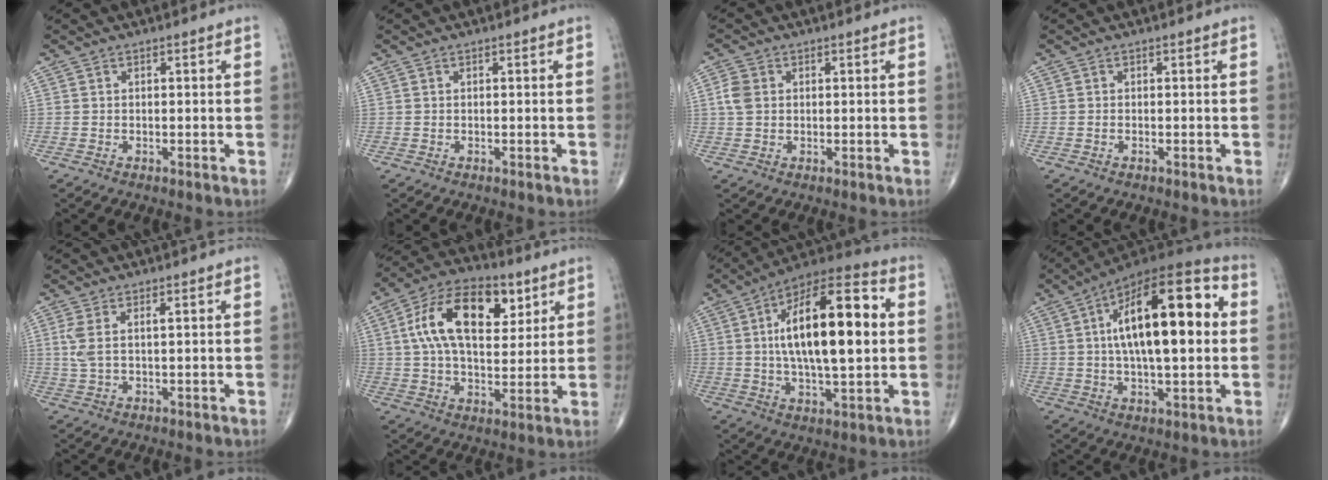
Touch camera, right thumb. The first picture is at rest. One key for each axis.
{"total": 0.0}
{"total": 3.4, "fx": 0.5, "fy": 2.7, "fz": 2.0, "tx": -0.043, "ty": 0.006, "tz": 0.008}
{"total": 0.0}
{"total": 3.5, "fx": 1.1, "fy": 1.0, "fz": 3.2, "tx": -0.087, "ty": 0.003, "tz": 0.029}
{"total": 18.5, "fx": 6.2, "fy": 10.1, "fz": 14.2, "tx": -0.220, "ty": -0.002, "tz": 0.102}
{"total": 22.1, "fx": 2.7, "fy": 8.3, "fz": 20.3, "tx": -0.320, "ty": 0.019, "tz": 0.035}
{"total": 23.4, "fx": 3.6, "fy": 9.0, "fz": 21.3, "tx": -0.332, "ty": 0.019, "tz": 0.045}